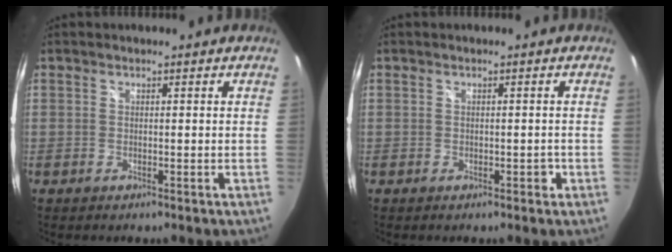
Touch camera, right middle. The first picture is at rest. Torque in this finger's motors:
{"motor_torque": [-0.05, -0.02, 0.00, 0.00]}